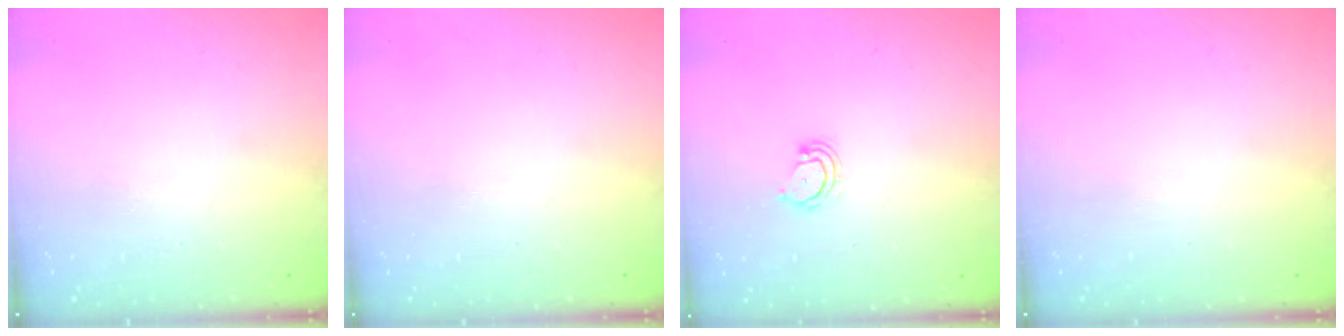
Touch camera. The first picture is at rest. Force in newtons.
{"total": 0.0}
{"total": 3.9, "press": 3.9, "slide": 0.3}
{"total": 0.0}